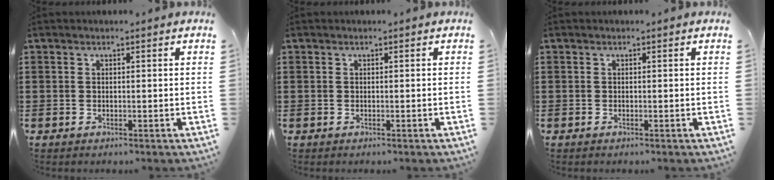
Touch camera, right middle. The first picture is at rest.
{"total": 0.0}
{"total": 0.0}